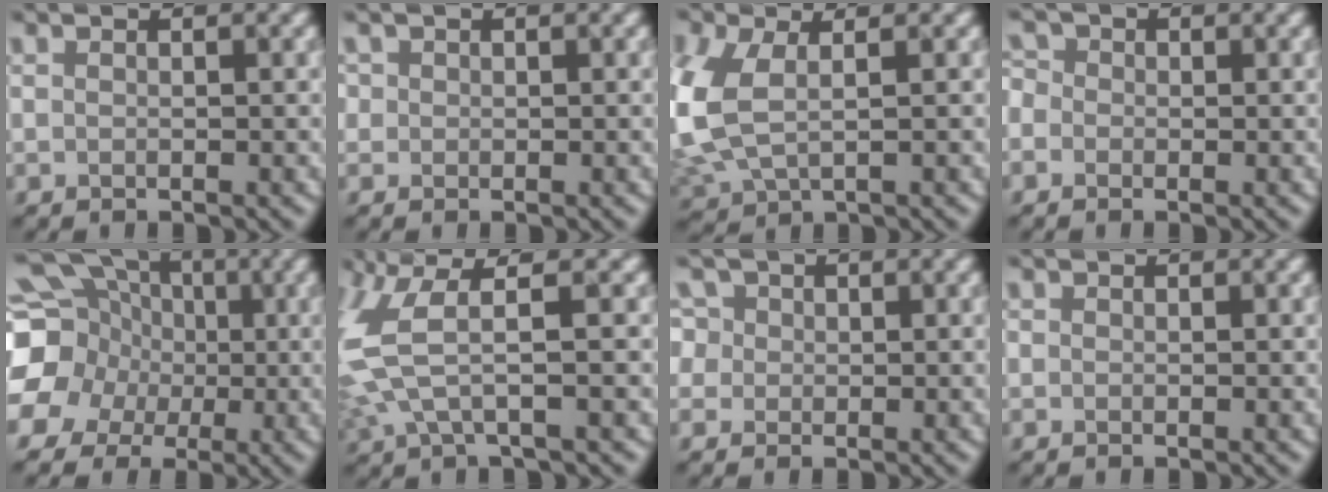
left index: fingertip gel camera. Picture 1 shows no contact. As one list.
[{"total": 1.0, "force": [-0.5, -0.1, -0.9], "torque": [0.016, 0.001, 0.010]}, {"total": 5.5, "force": [-0.1, 3.2, 4.5], "torque": [-0.146, -0.005, 0.019]}, {"total": 1.1, "force": [-0.7, 0.9, -0.3], "torque": [0.000, 0.008, -0.011]}, {"total": 18.0, "force": [0.5, 17.1, 5.6], "torque": [-0.164, 0.000, -0.017]}, {"total": 4.8, "force": [0.5, 0.8, 4.7], "torque": [-0.139, -0.001, 0.032]}, {"total": 4.0, "force": [1.6, 3.3, 1.5], "torque": [-0.044, 0.025, 0.021]}, {"total": 0.8, "force": [-0.6, -0.2, -0.5], "torque": [0.001, -0.002, 0.003]}]